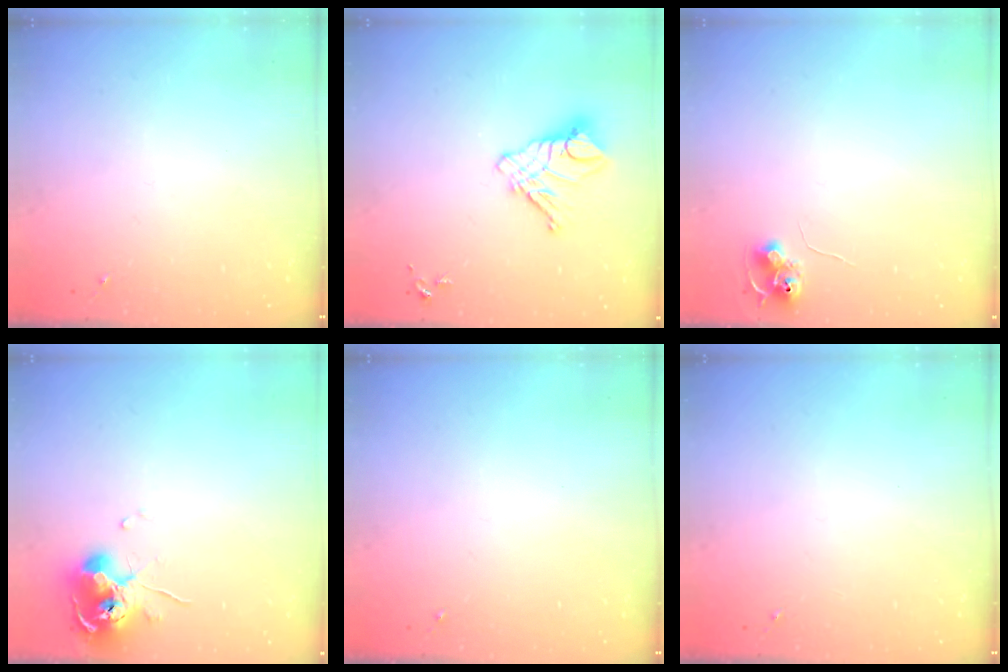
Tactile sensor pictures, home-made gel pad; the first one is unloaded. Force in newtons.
{"total": 11.6, "press": 11.5, "slide": 1.1}
{"total": 7.9, "press": 7.8, "slide": 0.9}
{"total": 10.3, "press": 10.2, "slide": 1.5}
{"total": 0.0}
{"total": 0.0}